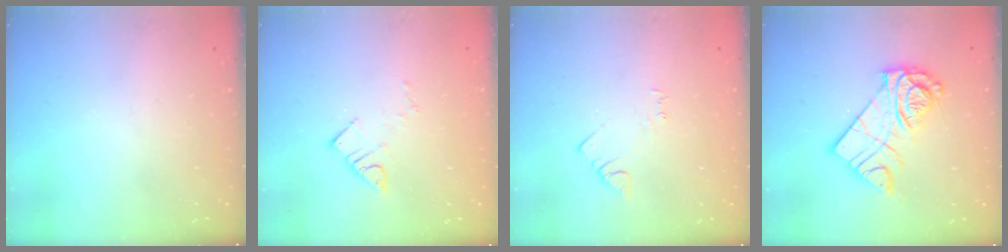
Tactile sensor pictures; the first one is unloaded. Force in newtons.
{"total": 4.9, "press": 4.9, "slide": 0.4}
{"total": 3.9, "press": 3.9, "slide": 0.5}
{"total": 13.2, "press": 13.1, "slide": 1.3}